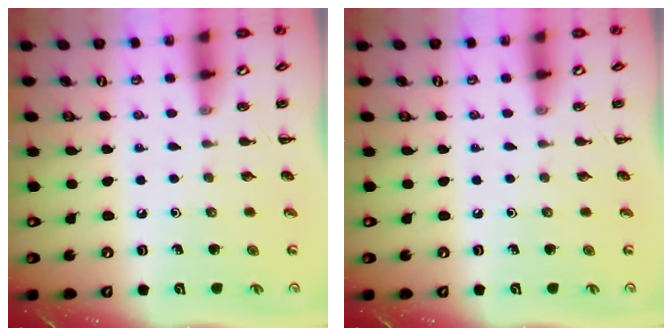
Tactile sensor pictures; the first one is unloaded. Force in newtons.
{"total": 0.0}